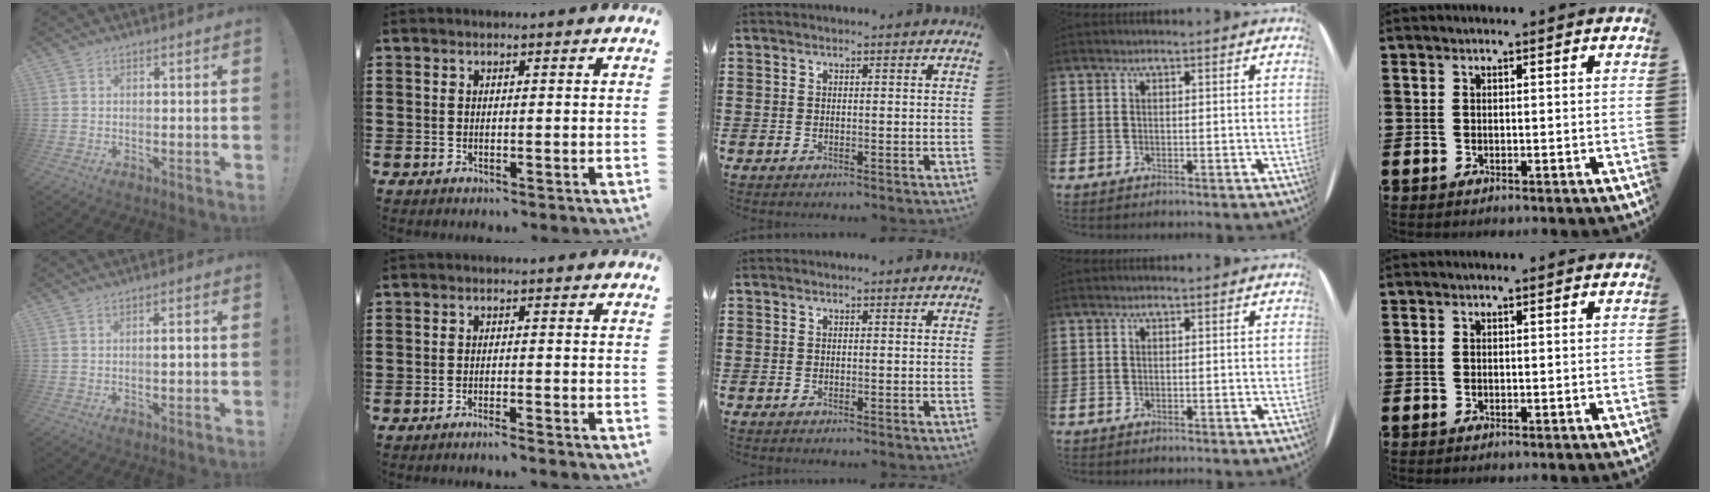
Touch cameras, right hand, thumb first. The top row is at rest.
{"thumb": {"total": 2.1, "force": [-0.2, 0.2, 2.0], "torque": [-0.030, 0.000, -0.008]}, "index": {"total": 1.5, "force": [-1.4, -0.2, 0.5], "torque": [-0.009, 0.000, -0.026]}}